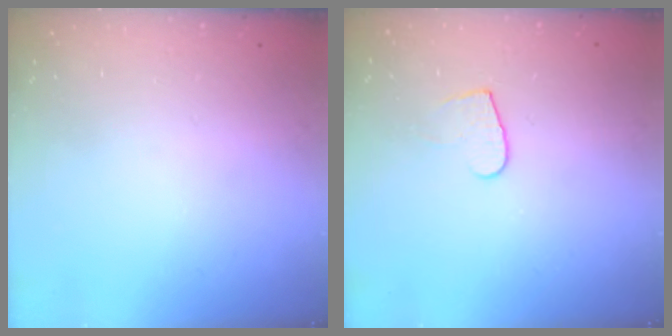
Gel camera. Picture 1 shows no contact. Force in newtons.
{"total": 6.0, "press": 6.0, "slide": 0.5}